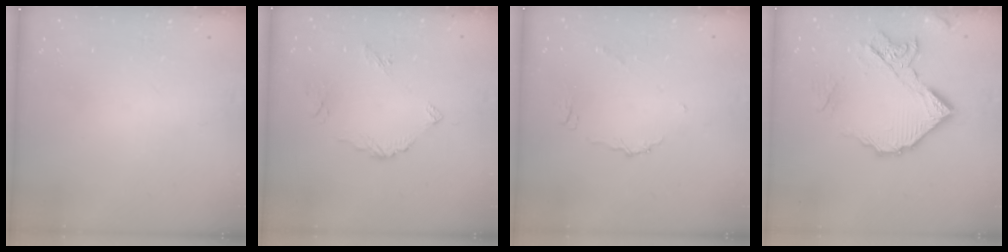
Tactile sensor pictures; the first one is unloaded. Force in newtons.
{"total": 6.2, "press": 6.2, "slide": 0.4}
{"total": 5.0, "press": 5.0, "slide": 0.4}
{"total": 16.1, "press": 16.0, "slide": 1.4}